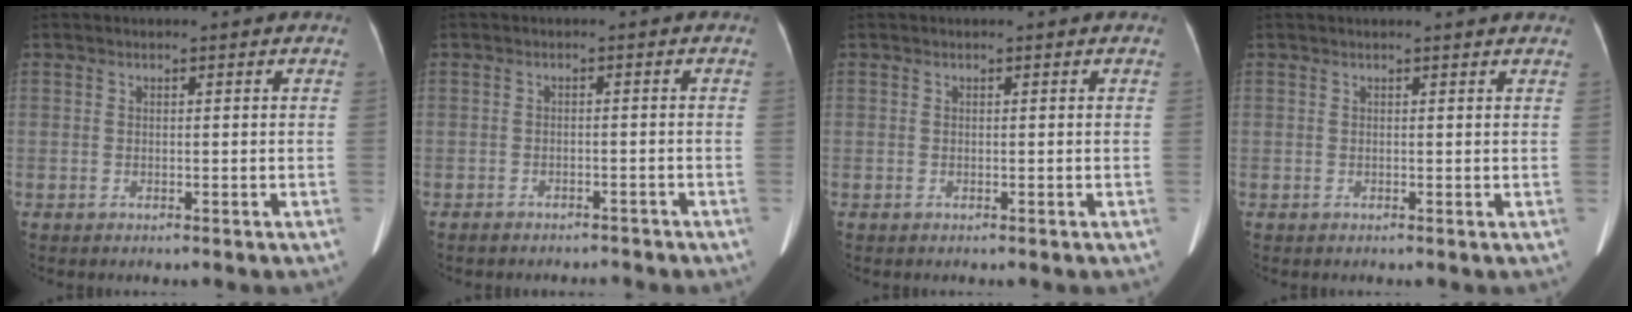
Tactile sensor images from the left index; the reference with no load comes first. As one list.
[{"total": 4.6, "force": [-4.0, 1.7, 1.4], "torque": [-0.022, 0.002, -0.048]}, {"total": 0.0}, {"total": 3.7, "force": [3.5, -0.1, 1.2], "torque": [-0.016, 0.016, 0.033]}]